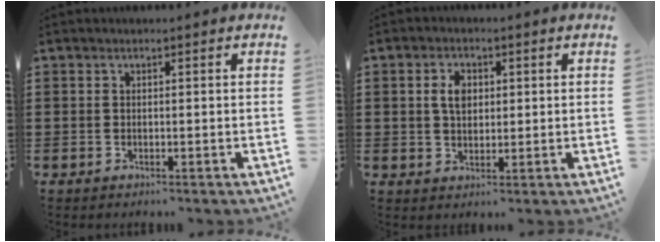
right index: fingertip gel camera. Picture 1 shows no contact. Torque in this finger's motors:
{"motor_torque": [0.72, 0.68, 0.30, 0.09]}